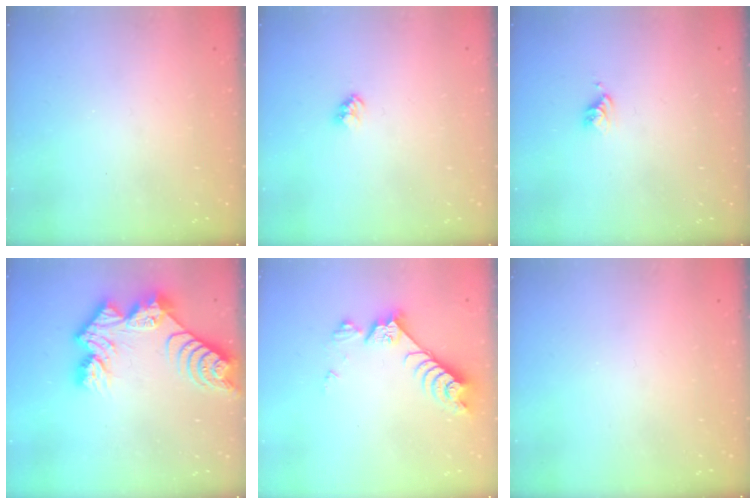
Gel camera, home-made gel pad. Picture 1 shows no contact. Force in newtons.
{"total": 2.5, "press": 2.4, "slide": 0.4}
{"total": 3.5, "press": 3.5, "slide": 0.4}
{"total": 13.1, "press": 13.1, "slide": 1.0}
{"total": 8.0, "press": 8.0, "slide": 0.9}
{"total": 0.0}